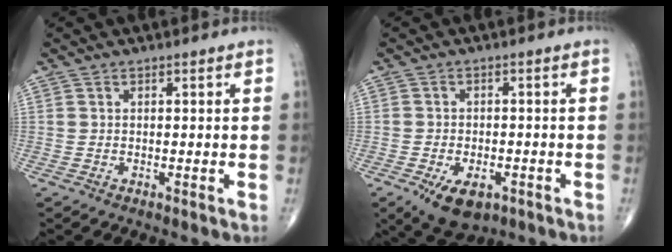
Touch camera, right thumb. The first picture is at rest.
{"total": 8.0, "force": [-4.0, 4.5, 5.3], "torque": [-0.074, 0.007, -0.054]}